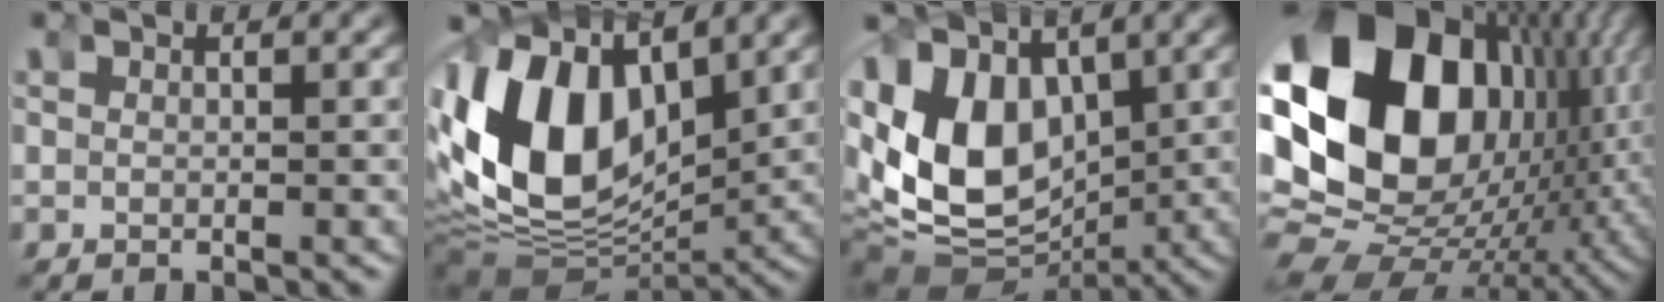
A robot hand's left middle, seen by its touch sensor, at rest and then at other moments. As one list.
[{"total": 15.9, "force": [1.0, 11.3, 11.2], "torque": [-0.228, -0.036, 0.032]}, {"total": 13.7, "force": [-0.3, 10.7, 8.6], "torque": [-0.187, -0.055, 0.015]}, {"total": 30.3, "force": [0.6, 21.0, 21.8], "torque": [-0.382, -0.038, 0.016]}]